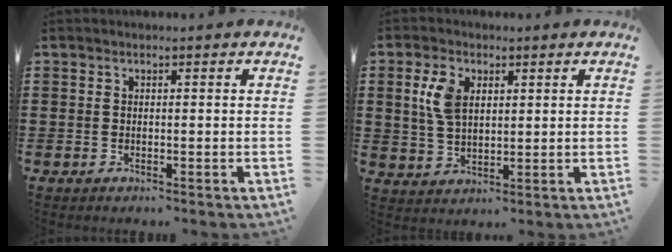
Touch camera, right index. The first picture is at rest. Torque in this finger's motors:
{"motor_torque": [0.65, -0.13, 0.55, 0.15]}